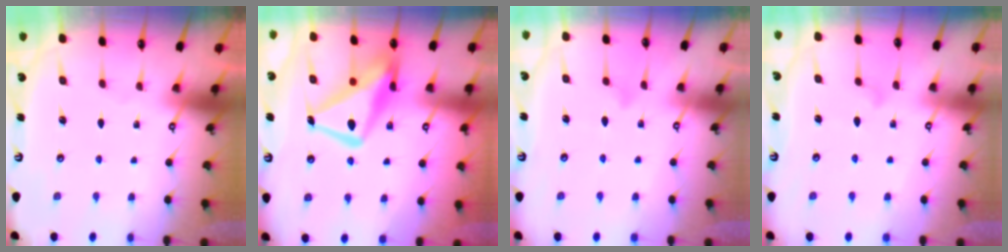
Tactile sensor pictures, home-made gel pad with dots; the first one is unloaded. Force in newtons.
{"total": 15.2, "press": 15.2, "slide": 1.5}
{"total": 8.5, "press": 8.5, "slide": 0.5}
{"total": 8.0, "press": 8.0, "slide": 0.4}